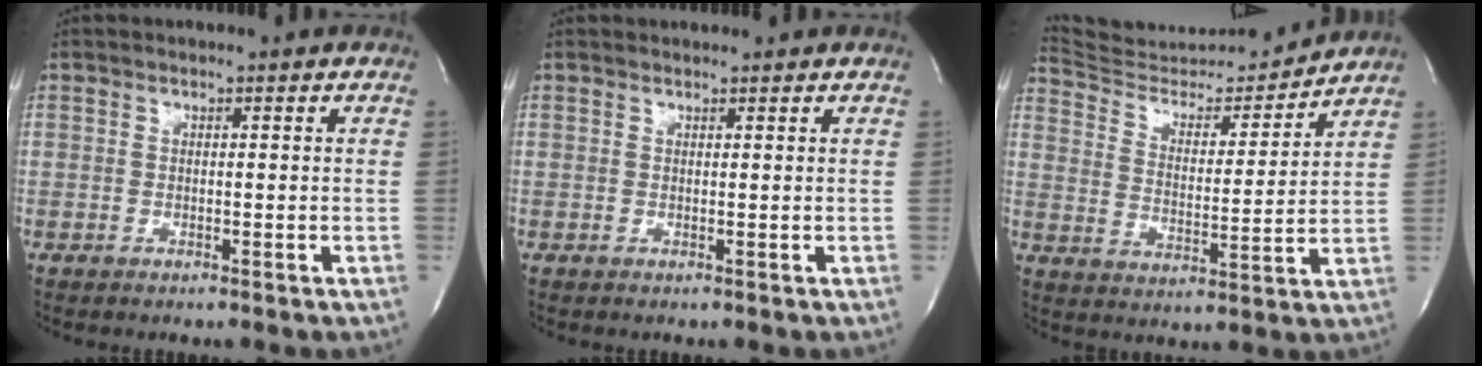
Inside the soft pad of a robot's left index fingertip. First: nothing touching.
{"total": 1.0, "force": [1.0, 0.0, 0.0], "torque": [-0.008, 0.009, 0.018]}
{"total": 14.9, "force": [14.7, 1.0, 2.4], "torque": [-0.040, -0.018, 0.240]}